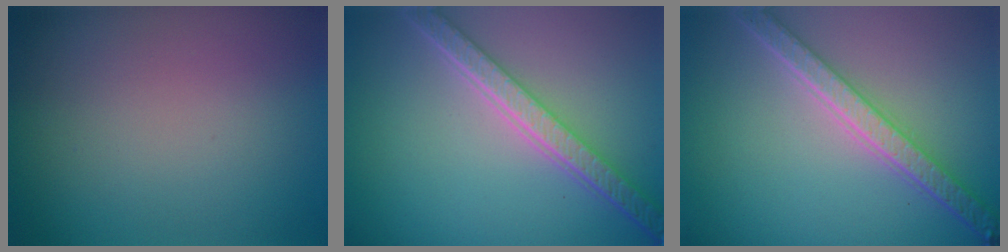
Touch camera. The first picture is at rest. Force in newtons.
{"total": 5.6, "press": 4.3, "slide": 3.6}
{"total": 5.5, "press": 4.1, "slide": 3.7}